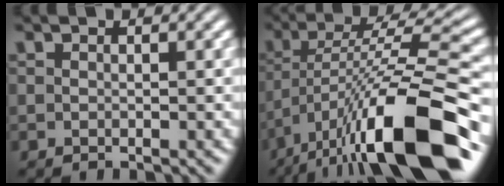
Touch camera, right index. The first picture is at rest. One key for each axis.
{"total": 10.1, "fx": -3.0, "fy": 2.4, "fz": 9.3, "tx": -0.159, "ty": -0.025, "tz": -0.025}